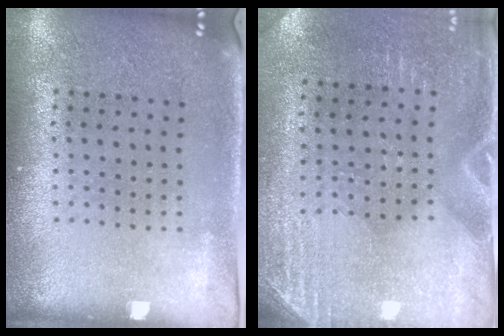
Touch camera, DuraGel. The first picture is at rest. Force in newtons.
{"total": 2.8, "press": 2.5, "slide": 1.3}